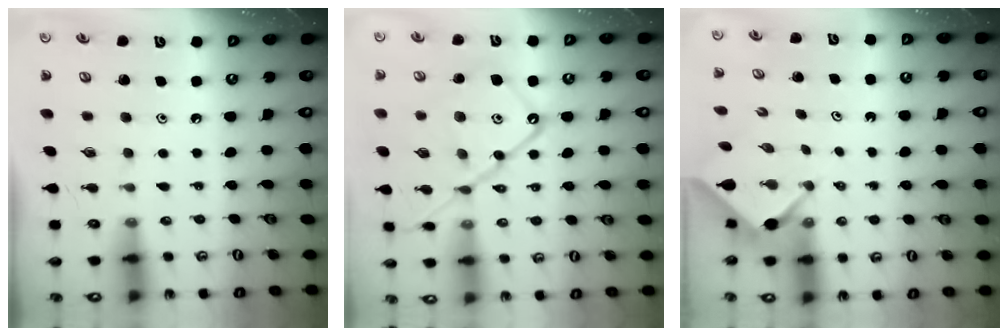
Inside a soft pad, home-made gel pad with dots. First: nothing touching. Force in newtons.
{"total": 16.5, "press": 16.4, "slide": 1.4}
{"total": 2.4, "press": 2.4, "slide": 0.3}